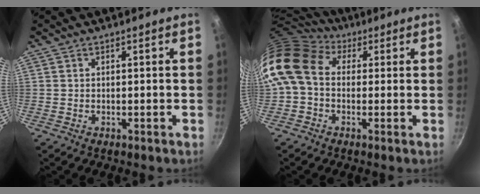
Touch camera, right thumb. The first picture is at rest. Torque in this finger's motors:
{"motor_torque": [-0.38, 1.50, 1.92, -0.45, 0.30]}